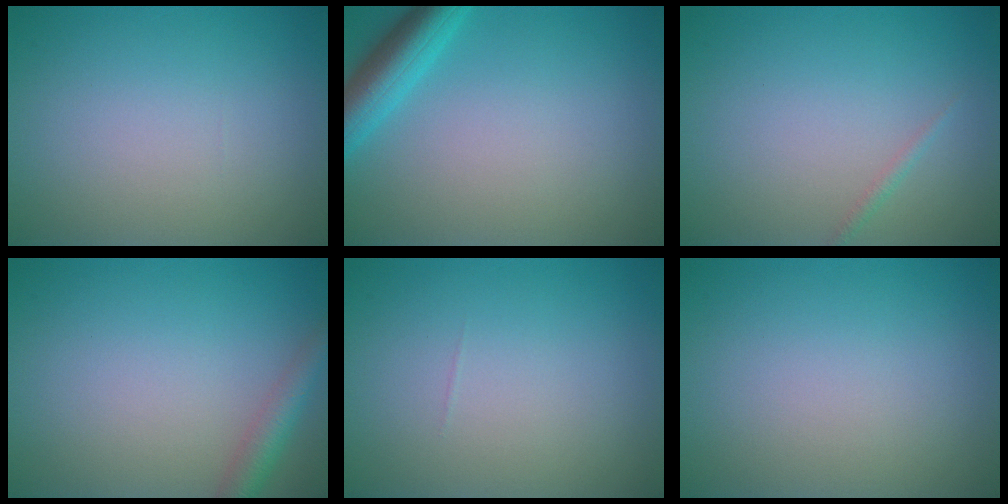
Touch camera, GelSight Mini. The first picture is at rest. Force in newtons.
{"total": 4.3, "press": 4.3, "slide": 0.3}
{"total": 0.6, "press": 0.6, "slide": 0.0}
{"total": 2.6, "press": 2.6, "slide": 0.1}
{"total": 0.0}
{"total": 0.0}